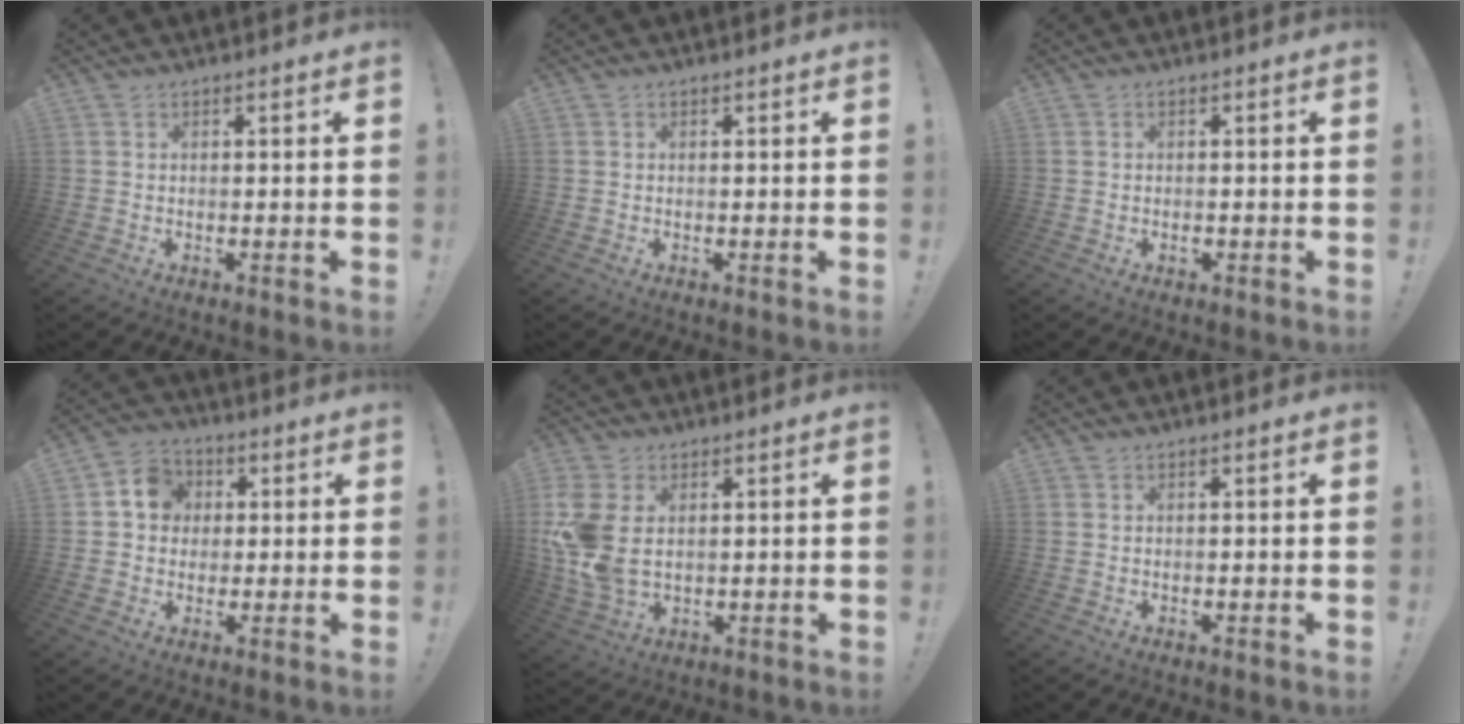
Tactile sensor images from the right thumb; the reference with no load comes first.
{"total": 0.0}
{"total": 0.7, "force": [-0.5, 0.3, 0.2], "torque": [0.000, -0.001, -0.010]}
{"total": 8.5, "force": [1.6, 7.6, 3.3], "torque": [-0.044, 0.008, 0.034]}
{"total": 12.6, "force": [2.1, 8.4, 9.2], "torque": [-0.195, -0.012, 0.041]}
{"total": 0.0}